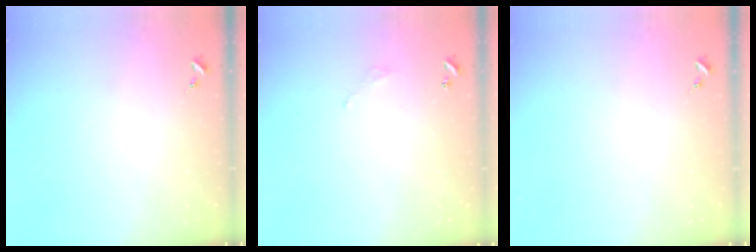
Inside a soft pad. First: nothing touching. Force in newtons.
{"total": 3.0, "press": 3.0, "slide": 0.2}
{"total": 0.0}